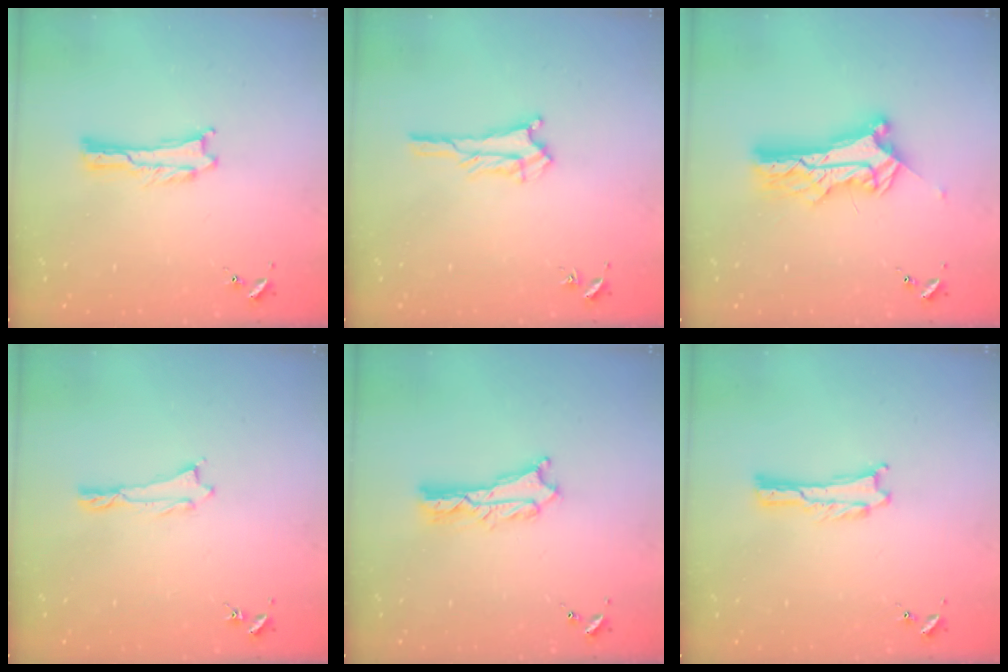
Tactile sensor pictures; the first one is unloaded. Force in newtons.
{"total": 2.3, "press": 2.2, "slide": 0.2}
{"total": 10.5, "press": 10.5, "slide": 0.8}
{"total": 0.5, "press": 0.5, "slide": 0.2}
{"total": 2.4, "press": 2.4, "slide": 0.2}
{"total": 0.0}